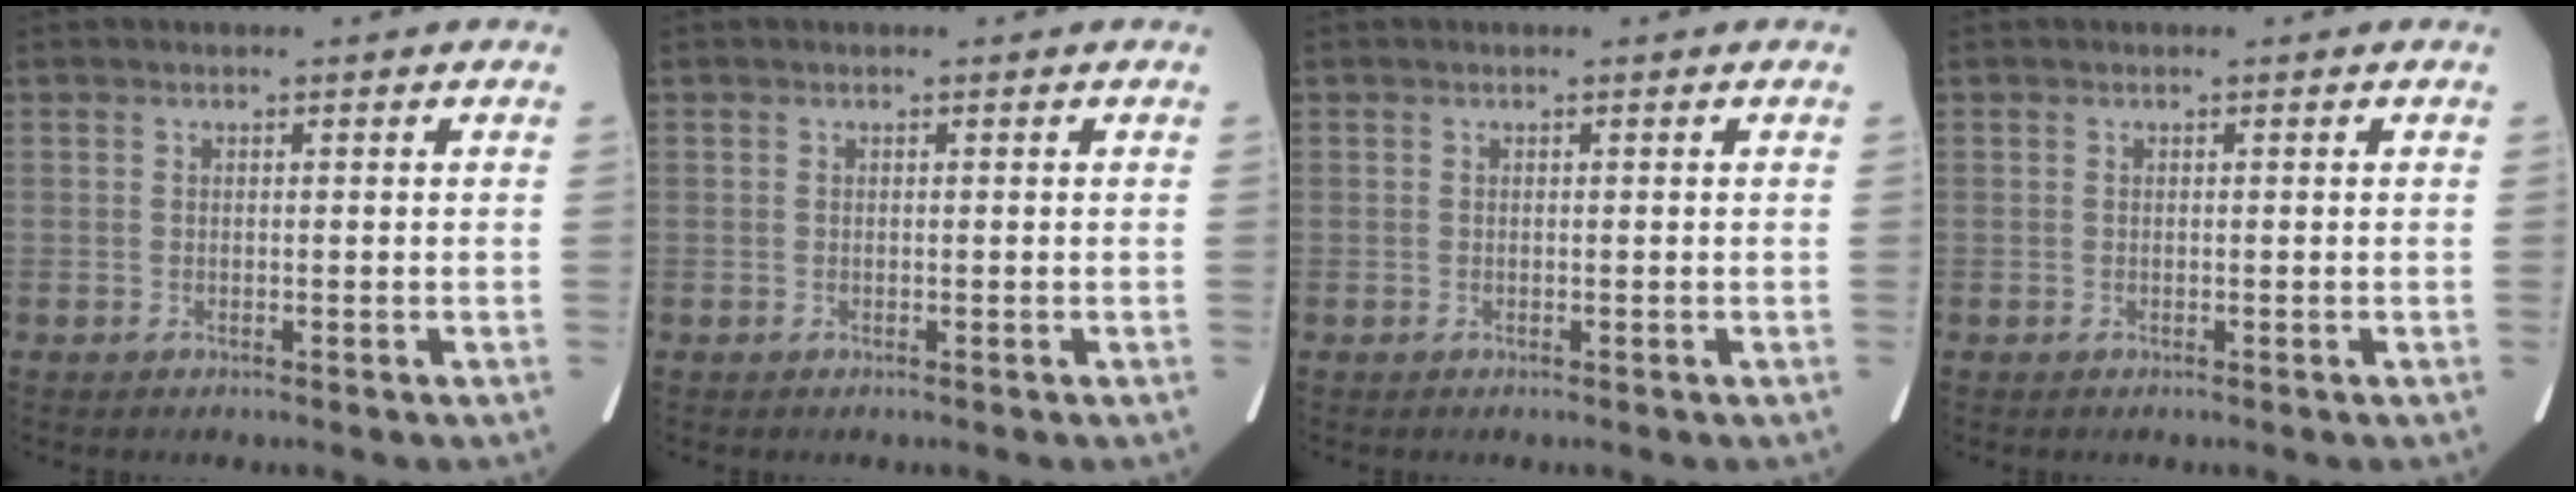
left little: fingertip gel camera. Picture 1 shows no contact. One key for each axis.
{"total": 0.0}
{"total": 0.0}
{"total": 0.0}